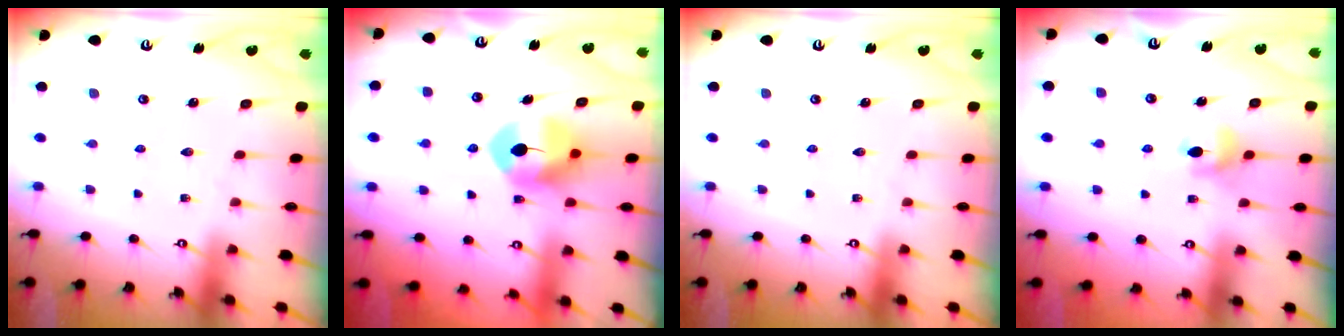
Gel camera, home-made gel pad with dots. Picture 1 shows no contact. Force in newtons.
{"total": 8.1, "press": 8.0, "slide": 1.4}
{"total": 0.0}
{"total": 5.9, "press": 5.9, "slide": 0.6}